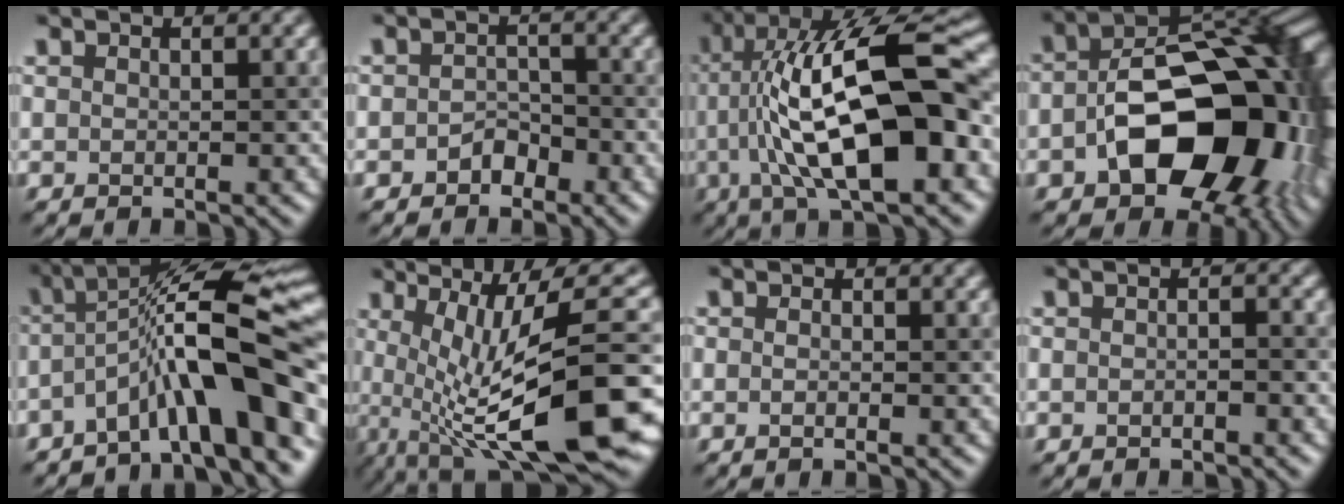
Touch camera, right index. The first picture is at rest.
{"total": 1.8, "force": [-1.1, 1.2, 0.7], "torque": [-0.009, 0.006, -0.019]}
{"total": 15.3, "force": [-0.5, 4.9, 14.5], "torque": [-0.226, 0.030, -0.016]}
{"total": 16.4, "force": [-3.6, 10.3, 12.3], "torque": [-0.148, -0.017, -0.056]}
{"total": 11.6, "force": [-4.6, 2.7, 10.3], "torque": [-0.151, 0.025, -0.083]}
{"total": 16.2, "force": [-1.2, 5.0, 15.3], "torque": [-0.207, 0.010, -0.007]}
{"total": 1.1, "force": [-0.2, 0.5, 1.0], "torque": [-0.001, -0.009, -0.011]}
{"total": 1.1, "force": [-0.8, 0.2, 0.7], "torque": [-0.013, 0.002, -0.014]}